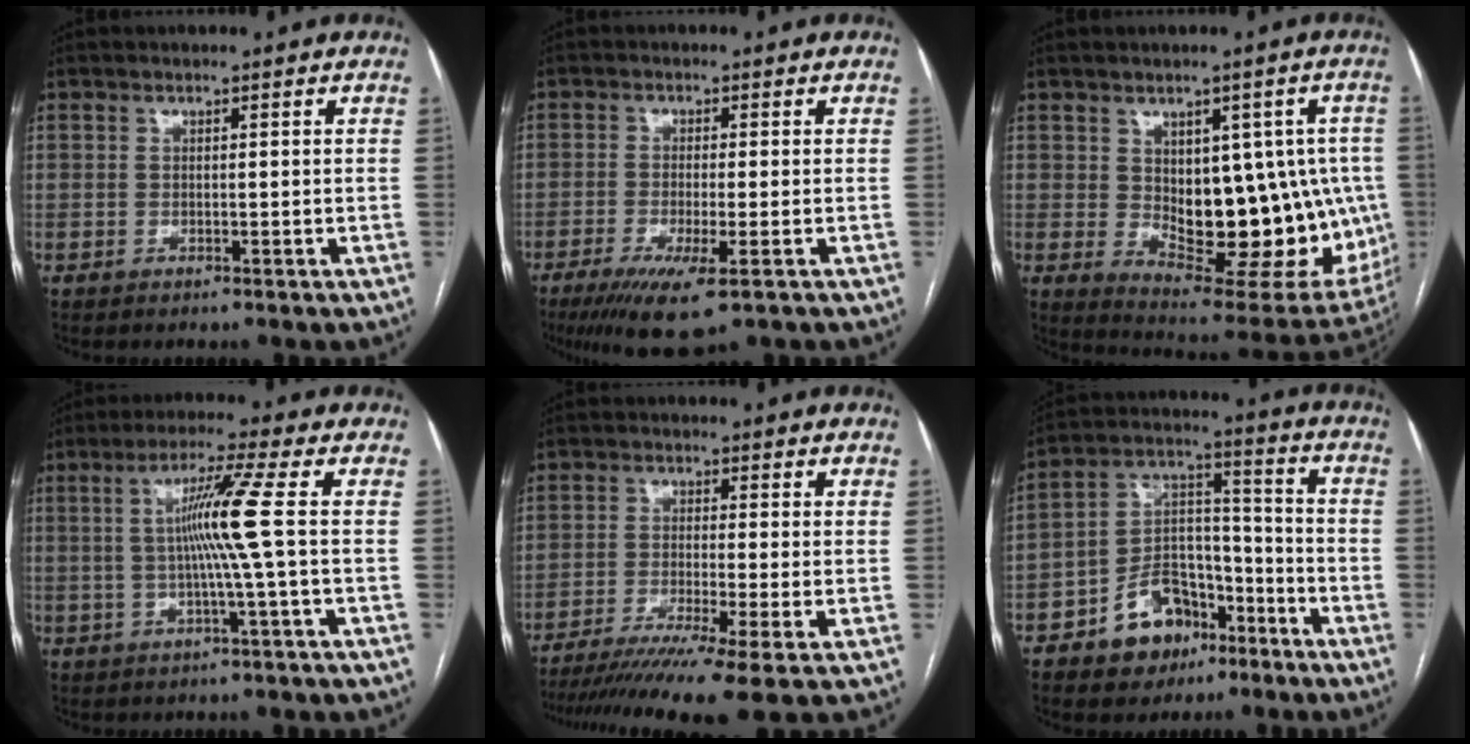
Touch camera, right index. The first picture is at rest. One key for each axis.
{"total": 8.0, "fx": -4.2, "fy": 1.0, "fz": 6.7, "tx": -0.120, "ty": -0.023, "tz": -0.066}
{"total": 19.0, "fx": -0.5, "fy": 9.1, "fz": 16.7, "tx": -0.180, "ty": 0.007, "tz": 0.025}
{"total": 7.6, "fx": 0.2, "fy": -2.1, "fz": 7.3, "tx": -0.136, "ty": 0.007, "tz": 0.010}
{"total": 12.7, "fx": -9.4, "fy": -1.4, "fz": 8.5, "tx": -0.132, "ty": -0.033, "tz": -0.146}
{"total": 12.4, "fx": -7.1, "fy": 7.9, "fz": 6.3, "tx": -0.112, "ty": 0.034, "tz": -0.113}